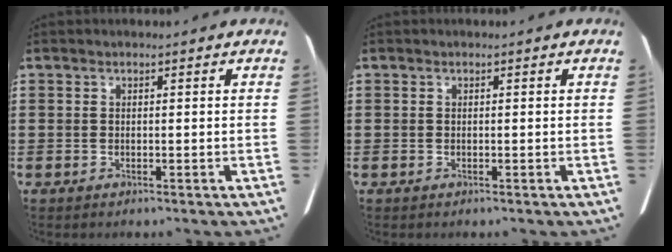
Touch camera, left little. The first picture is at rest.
{"total": 0.0}